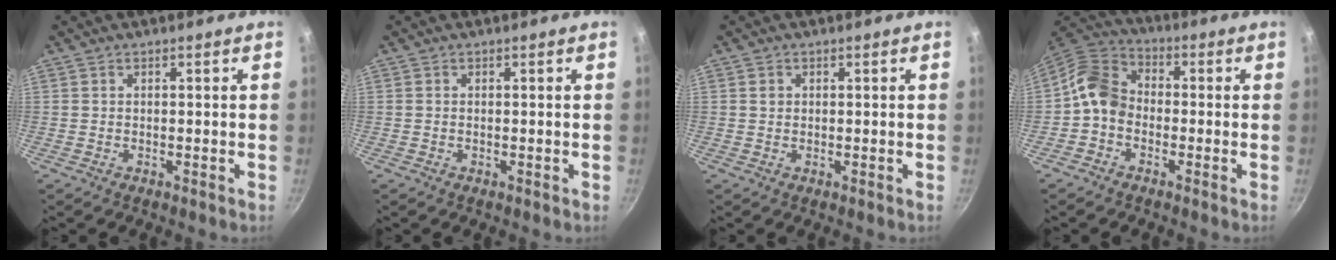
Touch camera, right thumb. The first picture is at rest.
{"total": 0.0}
{"total": 1.2, "force": [0.3, 1.0, 0.5], "torque": [-0.007, 0.002, 0.004]}
{"total": 8.1, "force": [-1.8, 6.3, 4.7], "torque": [-0.073, 0.034, -0.059]}